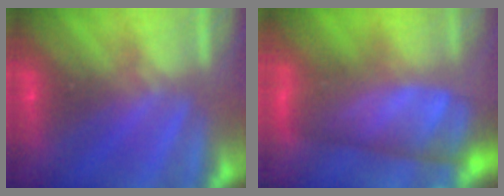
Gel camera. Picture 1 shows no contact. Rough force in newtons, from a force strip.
{"total": 10.8}